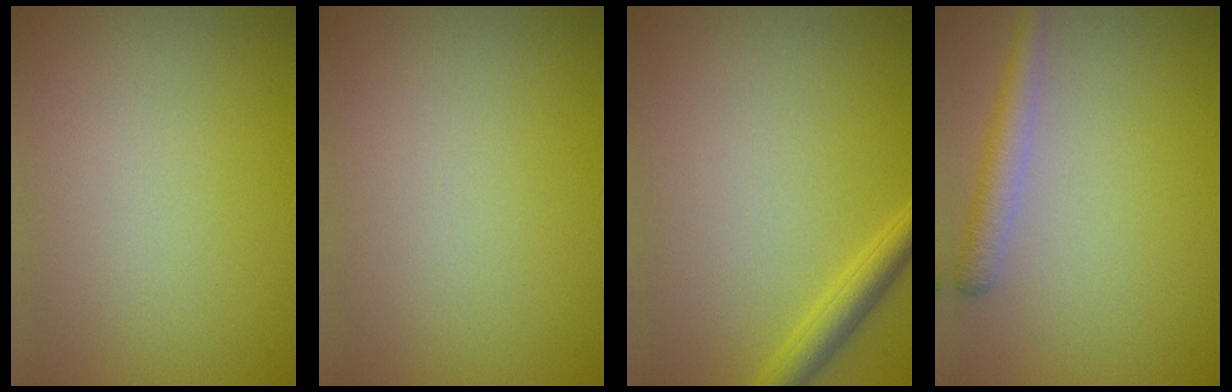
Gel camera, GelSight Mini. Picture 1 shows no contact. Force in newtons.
{"total": 0.0}
{"total": 2.3, "press": 2.3, "slide": 0.2}
{"total": 2.4, "press": 2.4, "slide": 0.1}